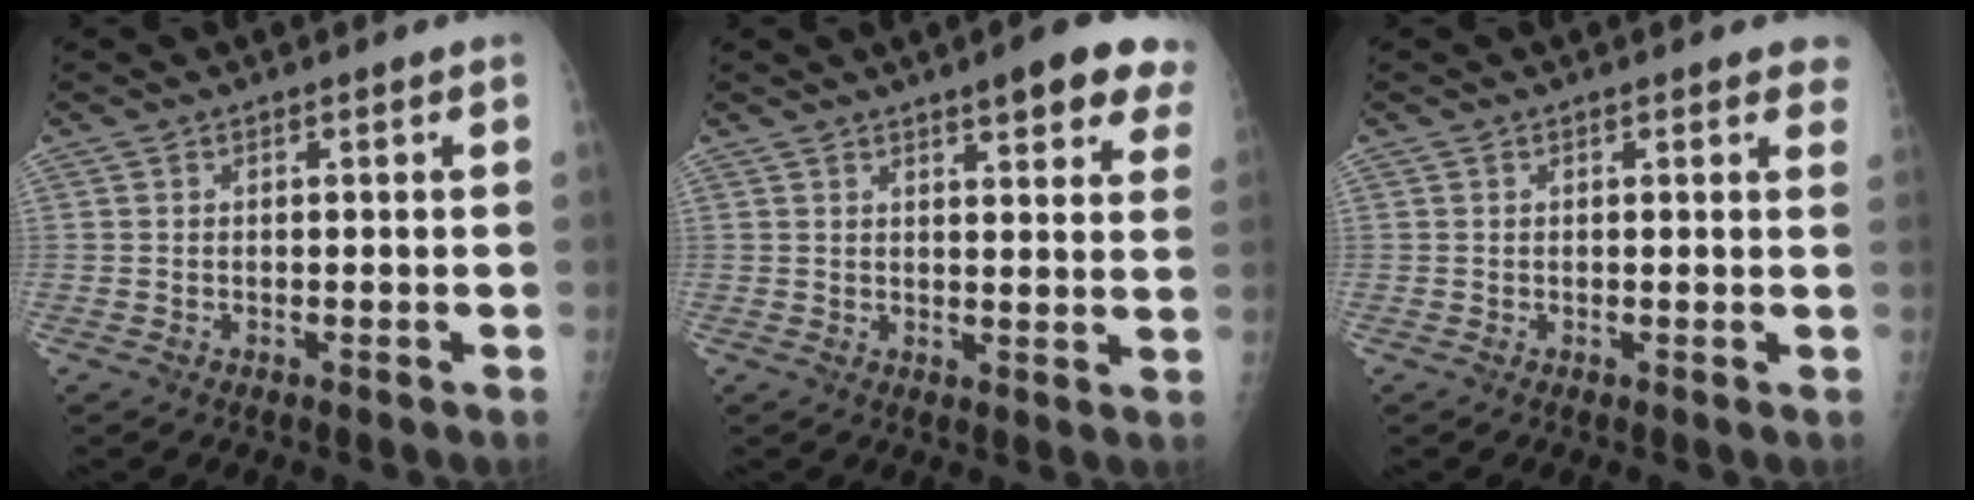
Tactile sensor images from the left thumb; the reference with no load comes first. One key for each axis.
{"total": 10.4, "fx": 6.7, "fy": 2.6, "fz": 7.4, "tx": -0.063, "ty": -0.024, "tz": 0.074}
{"total": 2.5, "fx": 2.1, "fy": 1.0, "fz": 1.0, "tx": 0.011, "ty": -0.005, "tz": 0.009}